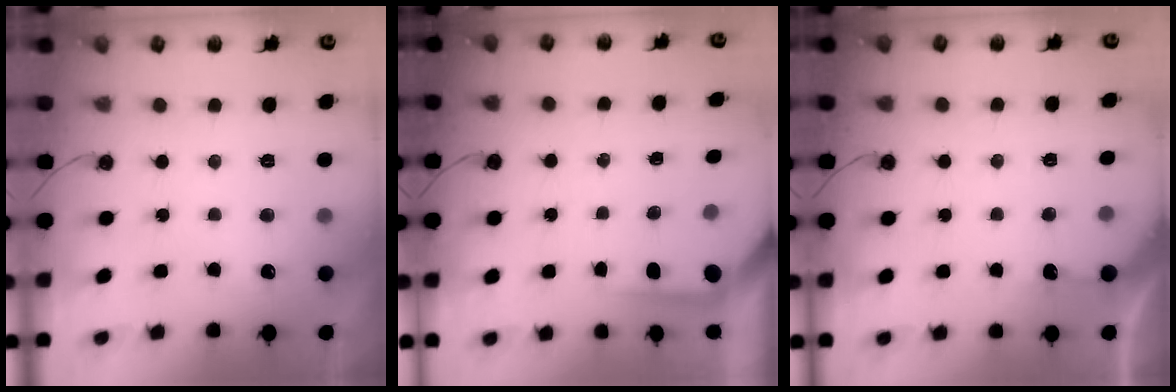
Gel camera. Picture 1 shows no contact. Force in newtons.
{"total": 3.7, "press": 3.7, "slide": 0.4}
{"total": 2.3, "press": 2.3, "slide": 0.3}